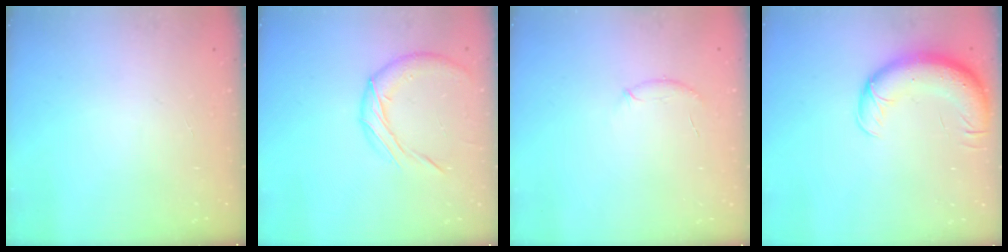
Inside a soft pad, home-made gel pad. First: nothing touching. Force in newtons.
{"total": 9.4, "press": 9.3, "slide": 1.3}
{"total": 6.9, "press": 6.7, "slide": 1.6}
{"total": 13.7, "press": 13.3, "slide": 3.1}